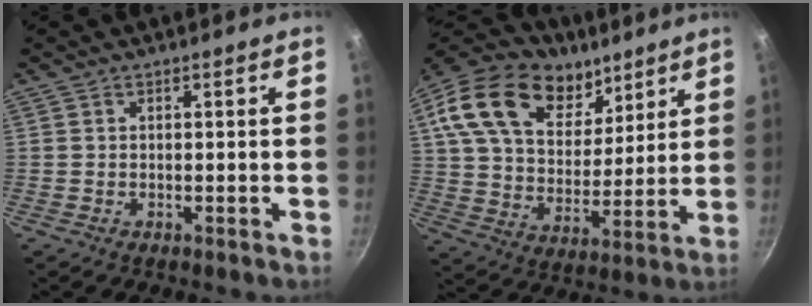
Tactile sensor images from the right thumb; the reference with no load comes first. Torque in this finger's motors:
{"motor_torque": [0.26, 0.78, 0.57, -0.33, 0.29]}